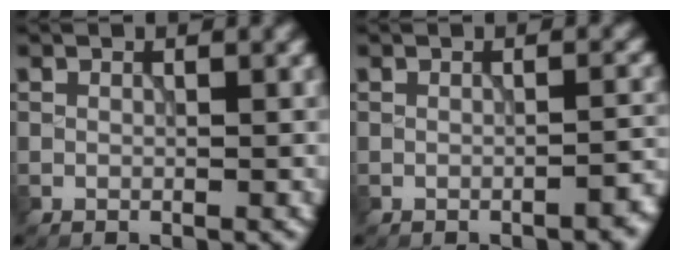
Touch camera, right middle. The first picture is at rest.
{"total": 1.6, "force": [-1.1, 0.4, 1.0], "torque": [-0.009, 0.008, -0.016]}